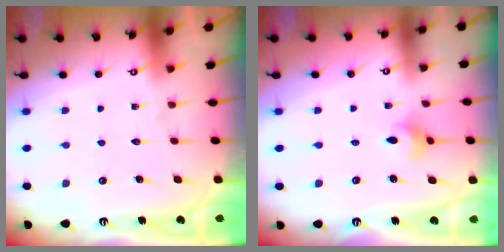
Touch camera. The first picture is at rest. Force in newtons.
{"total": 4.3, "press": 4.2, "slide": 0.7}